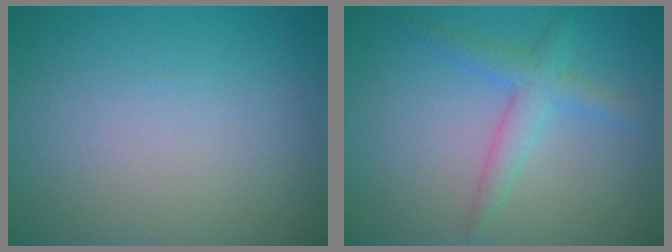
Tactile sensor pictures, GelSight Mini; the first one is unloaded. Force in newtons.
{"total": 2.6, "press": 2.6, "slide": 0.1}